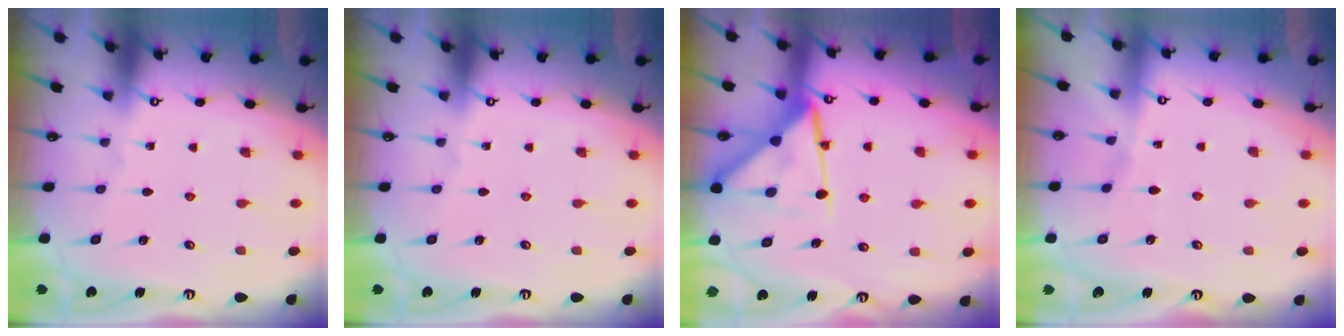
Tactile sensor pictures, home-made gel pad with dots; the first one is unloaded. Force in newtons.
{"total": 0.0}
{"total": 12.3, "press": 12.3, "slide": 0.9}
{"total": 2.2, "press": 2.1, "slide": 0.4}